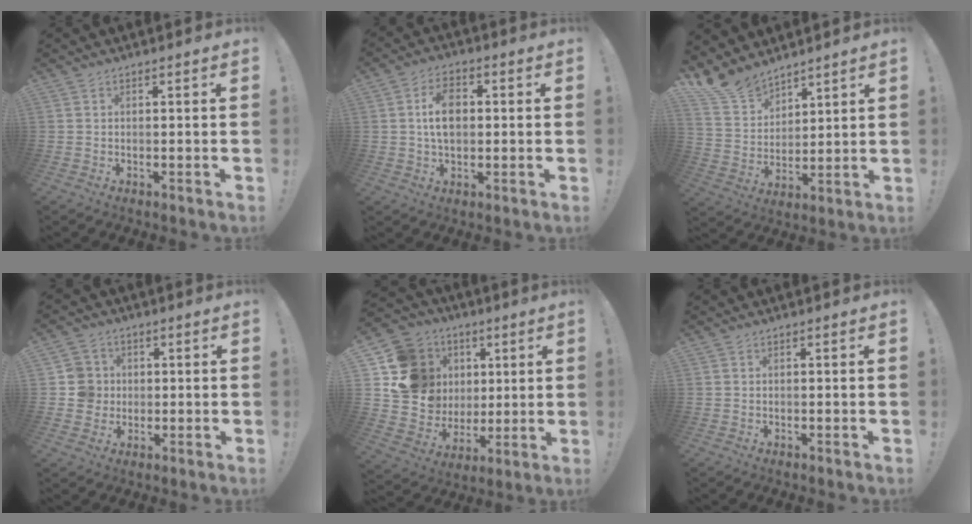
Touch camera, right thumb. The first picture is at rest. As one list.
[{"total": 9.1, "force": [0.9, 5.9, 6.8], "torque": [-0.101, 0.006, 0.015]}, {"total": 11.9, "force": [10.3, 5.4, 2.5], "torque": [-0.065, -0.073, 0.200]}, {"total": 7.1, "force": [0.1, 7.0, 1.1], "torque": [-0.019, 0.003, 0.006]}, {"total": 18.4, "force": [5.1, 16.2, 7.0], "torque": [-0.109, -0.015, 0.136]}, {"total": 0.0}]